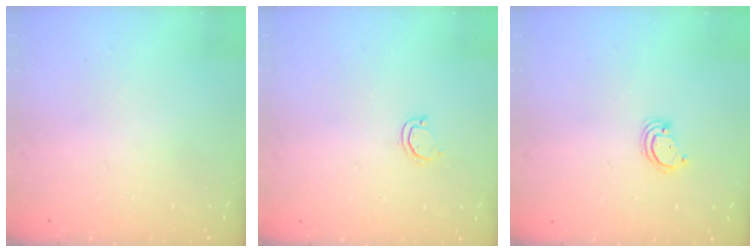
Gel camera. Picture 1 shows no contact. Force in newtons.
{"total": 3.2, "press": 3.2, "slide": 0.2}
{"total": 2.9, "press": 2.8, "slide": 0.2}